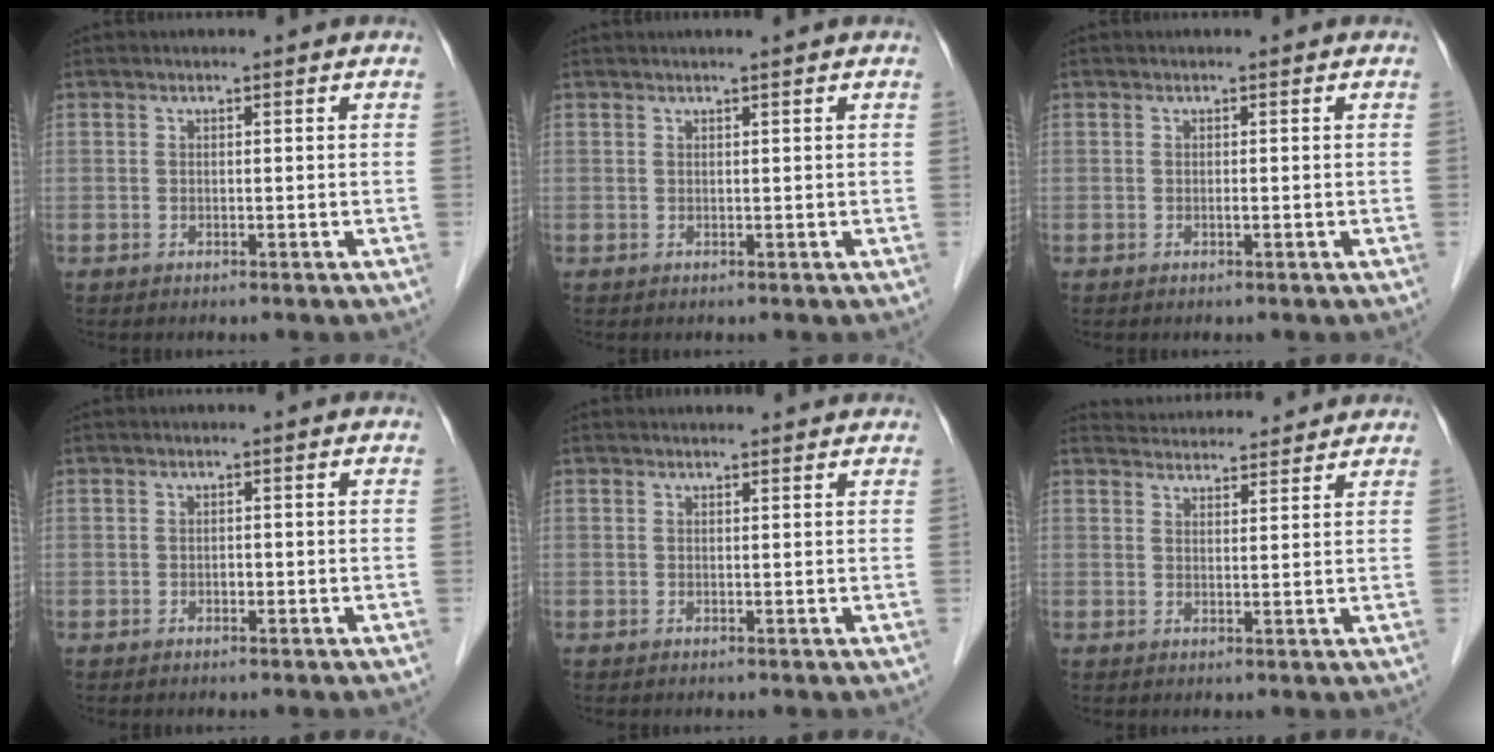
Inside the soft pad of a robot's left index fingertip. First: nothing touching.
{"total": 1.4, "force": [1.1, -0.4, 0.8], "torque": [-0.015, 0.008, 0.027]}
{"total": 0.0}
{"total": 0.5, "force": [-0.2, 0.3, 0.4], "torque": [-0.007, 0.002, -0.005]}
{"total": 3.6, "force": [3.5, 0.4, 0.7], "torque": [-0.014, 0.016, 0.036]}
{"total": 8.6, "force": [8.4, 1.1, 1.2], "torque": [-0.020, 0.027, 0.113]}